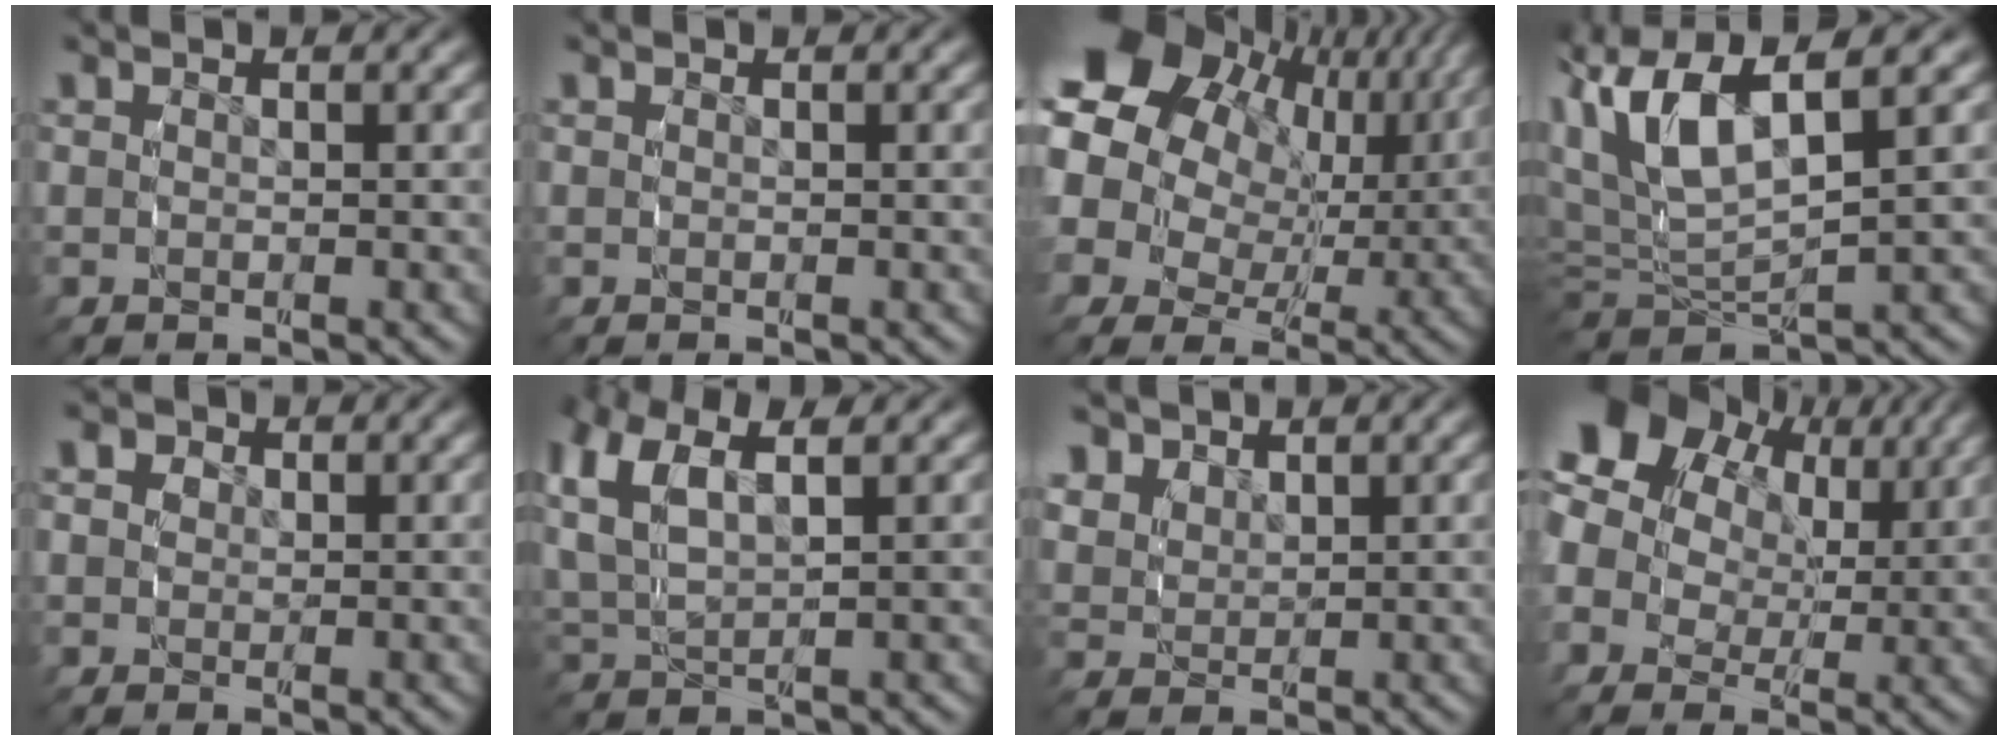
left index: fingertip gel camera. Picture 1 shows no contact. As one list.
[{"total": 0.0}, {"total": 18.7, "force": [4.3, 14.6, 10.9], "torque": [-0.203, 0.004, 0.051]}, {"total": 8.0, "force": [2.0, 5.0, 6.0], "torque": [-0.144, -0.003, 0.036]}, {"total": 2.9, "force": [0.6, 2.6, 1.0], "torque": [-0.026, -0.008, 0.010]}, {"total": 5.6, "force": [1.4, 3.8, 3.9], "torque": [-0.115, -0.007, 0.028]}, {"total": 3.1, "force": [1.6, 2.5, 1.0], "torque": [-0.033, -0.004, 0.035]}, {"total": 12.4, "force": [3.6, 10.0, 6.5], "torque": [-0.138, 0.017, 0.035]}]